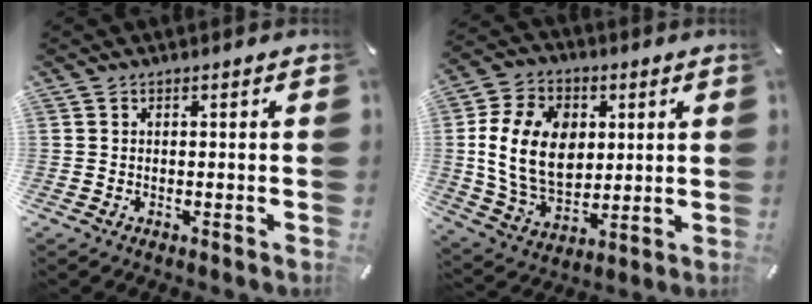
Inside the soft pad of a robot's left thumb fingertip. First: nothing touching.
{"total": 16.2, "force": [1.6, 12.1, 10.5], "torque": [-0.227, 0.012, 0.027]}